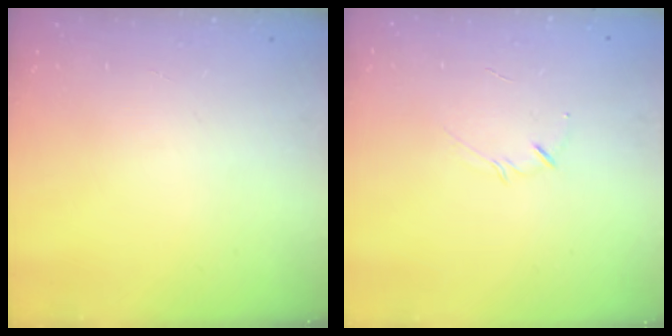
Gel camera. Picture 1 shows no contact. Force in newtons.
{"total": 2.1, "press": 2.1, "slide": 0.4}